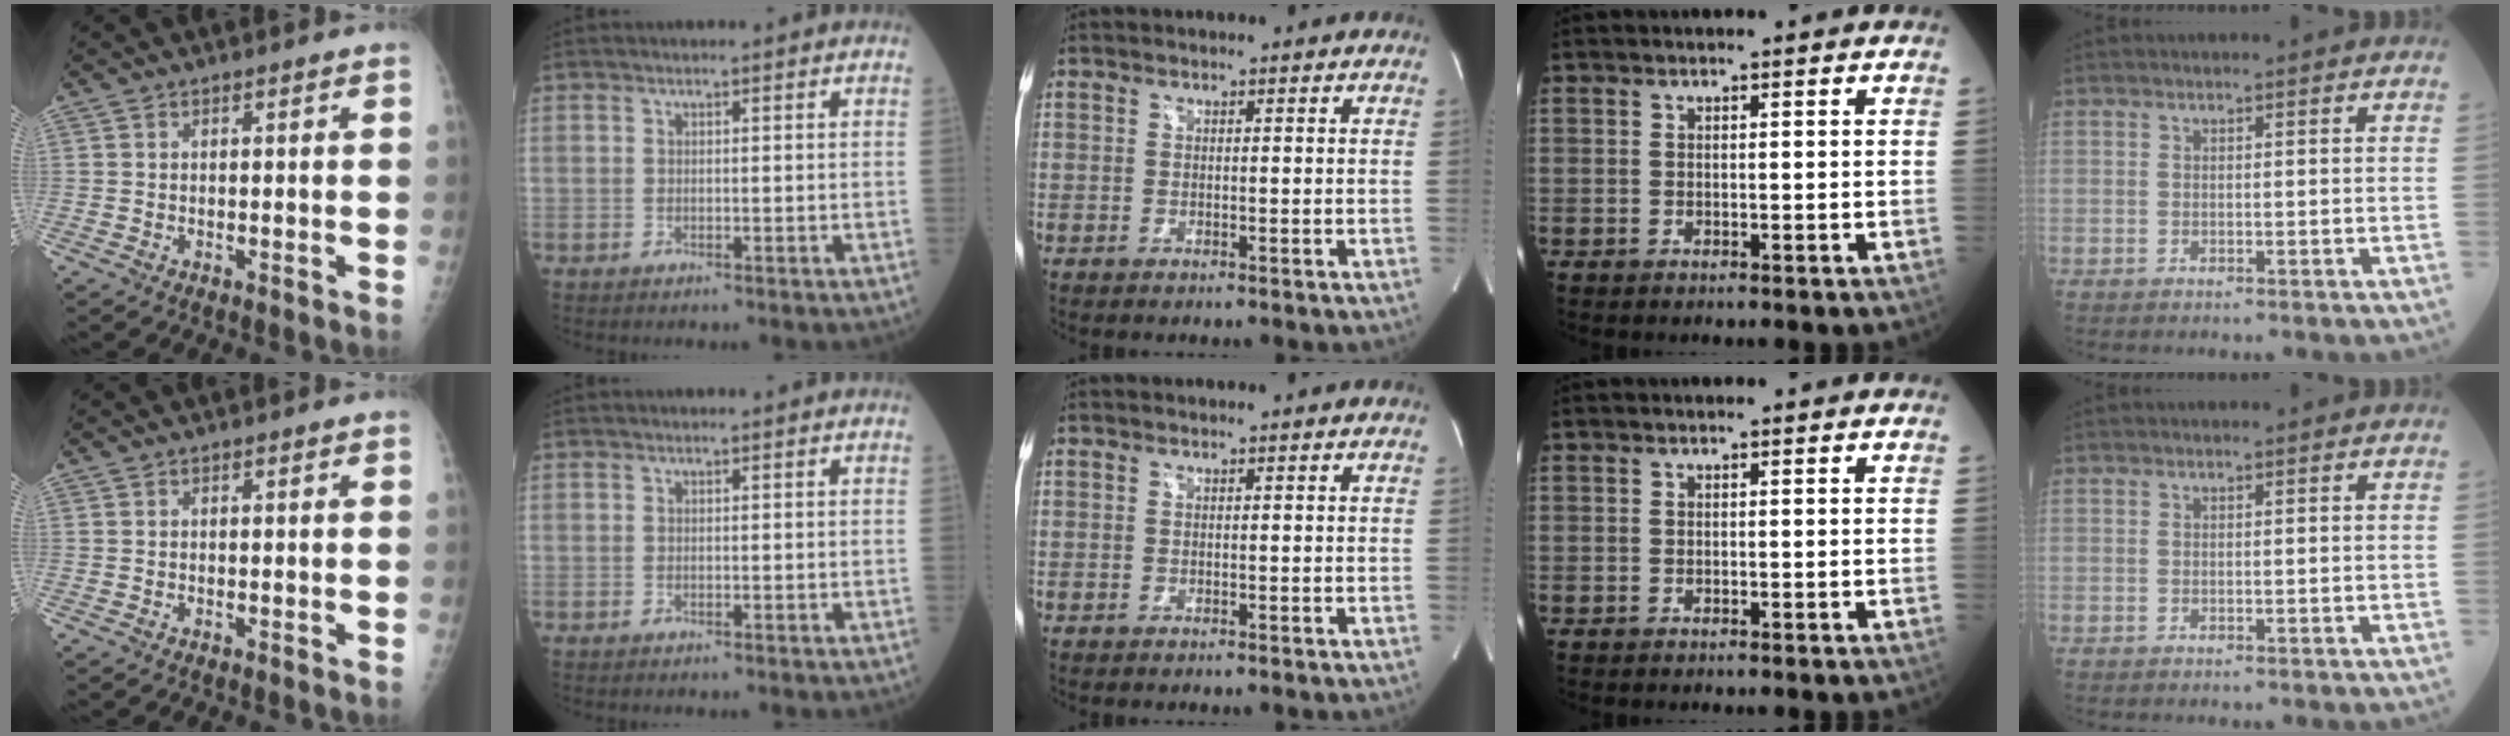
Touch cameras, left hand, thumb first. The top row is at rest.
{}